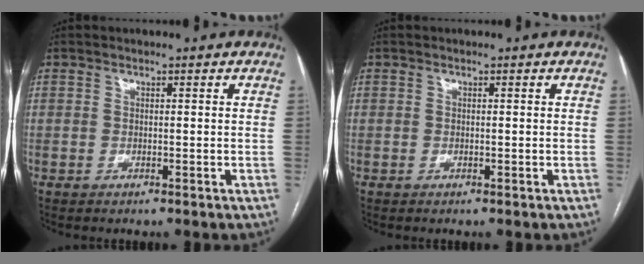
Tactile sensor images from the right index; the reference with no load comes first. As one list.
[{"total": 0.0}]